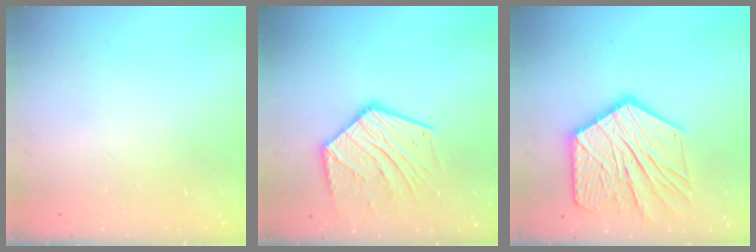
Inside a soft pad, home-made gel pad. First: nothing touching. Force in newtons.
{"total": 16.9, "press": 16.9, "slide": 1.2}
{"total": 21.0, "press": 21.0, "slide": 1.7}